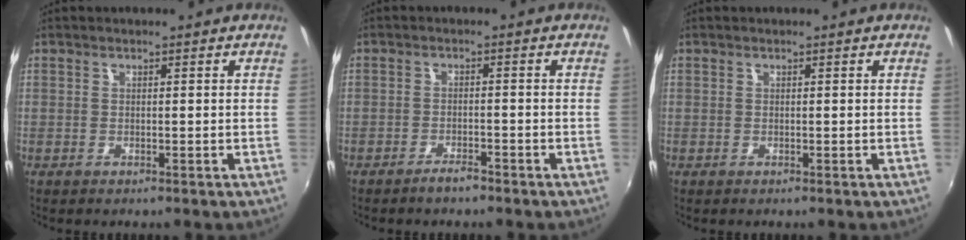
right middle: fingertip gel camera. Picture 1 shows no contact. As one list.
[{"total": 2.5, "force": [-2.2, 0.5, 1.1], "torque": [-0.031, 0.001, -0.038]}, {"total": 0.0}]